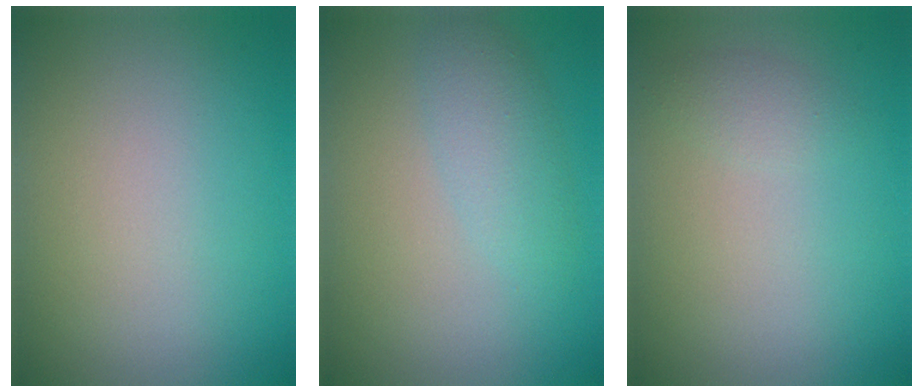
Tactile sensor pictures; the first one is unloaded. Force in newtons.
{"total": 2.4, "press": 2.4, "slide": 0.1}
{"total": 1.1, "press": 1.1, "slide": 0.1}